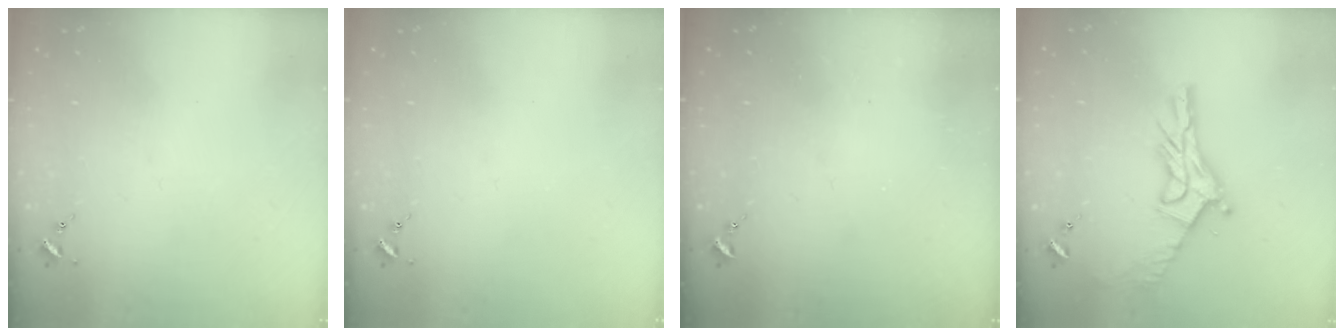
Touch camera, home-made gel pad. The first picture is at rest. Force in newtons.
{"total": 0.0}
{"total": 0.0}
{"total": 14.9, "press": 14.9, "slide": 0.9}